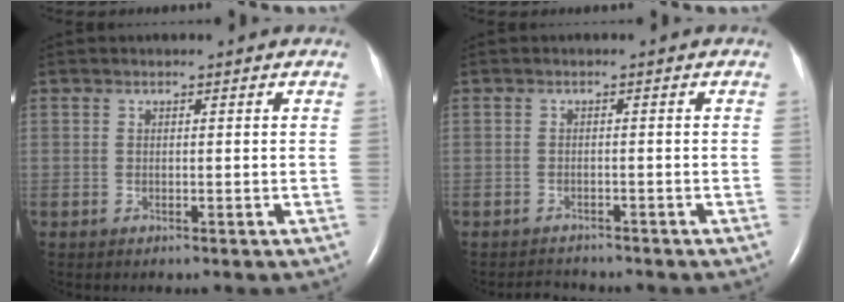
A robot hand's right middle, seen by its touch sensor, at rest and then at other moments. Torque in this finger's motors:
{"motor_torque": [0.20, -0.22, -0.06, -0.01]}